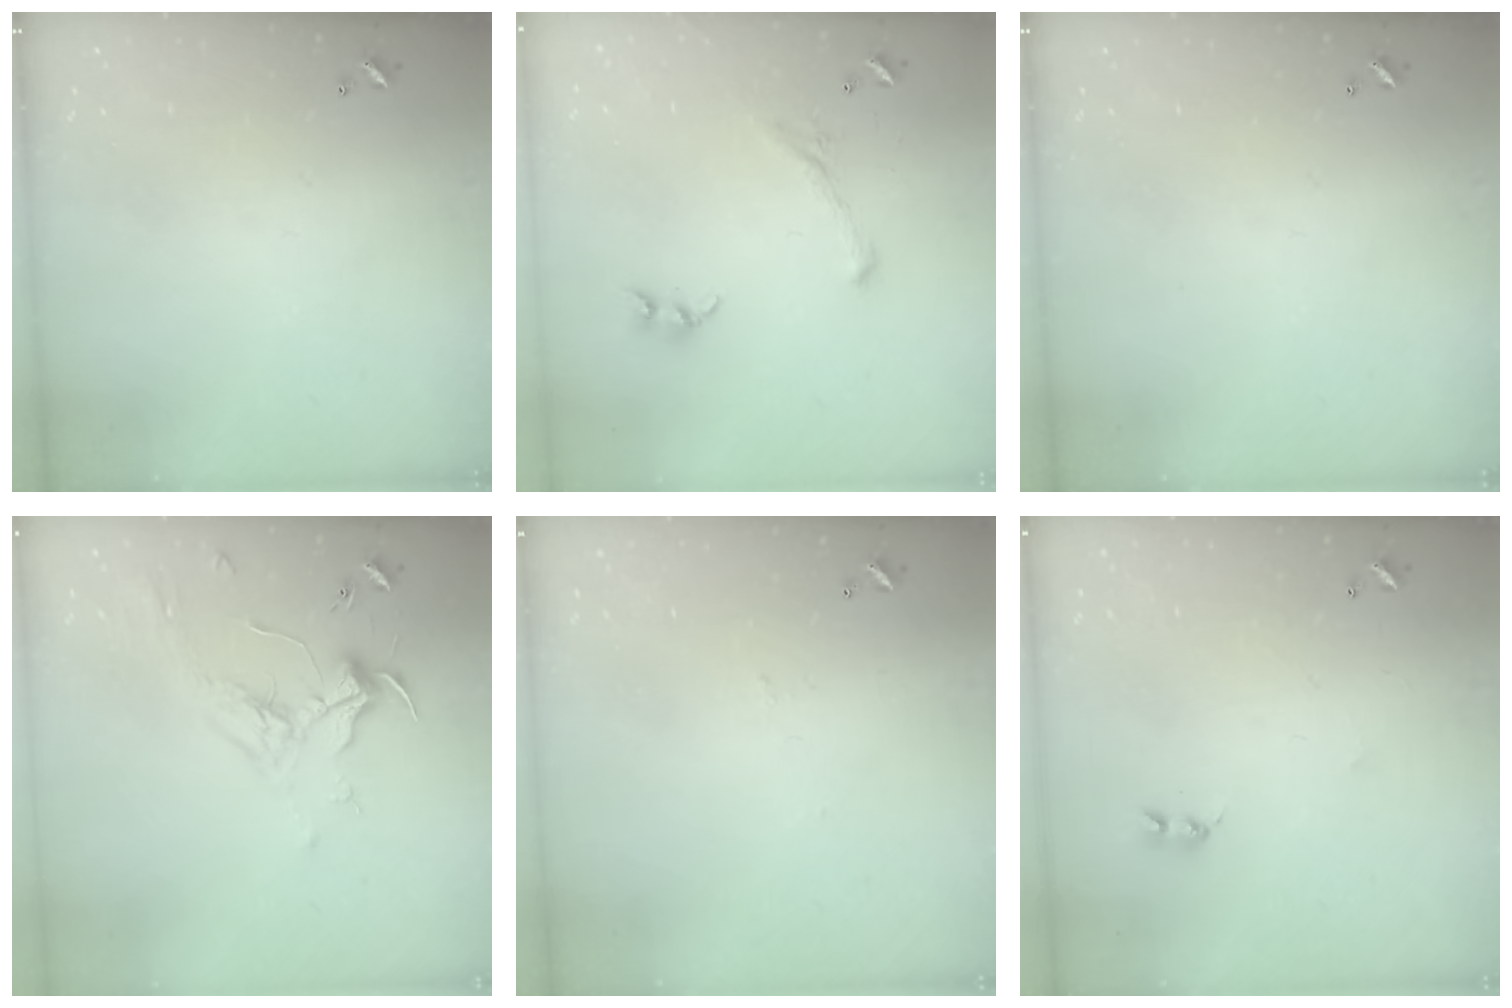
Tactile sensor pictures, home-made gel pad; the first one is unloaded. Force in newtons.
{"total": 2.8, "press": 2.6, "slide": 0.9}
{"total": 0.0}
{"total": 1.8, "press": 1.6, "slide": 0.7}
{"total": 1.7, "press": 1.6, "slide": 0.3}
{"total": 1.6, "press": 1.6, "slide": 0.4}